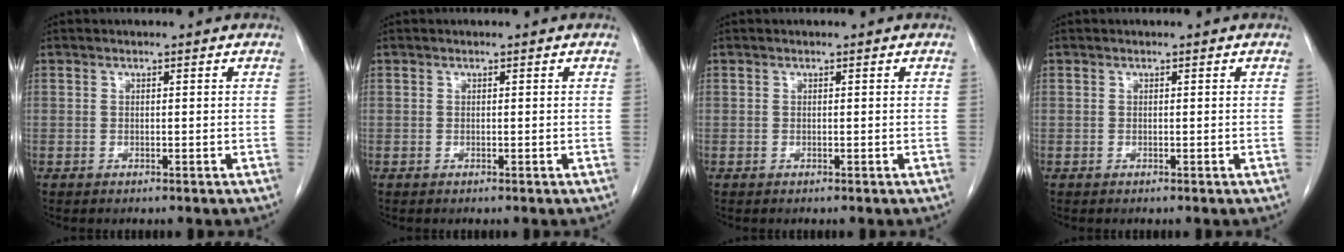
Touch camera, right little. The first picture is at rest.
{"total": 0.0}
{"total": 0.0}
{"total": 0.0}